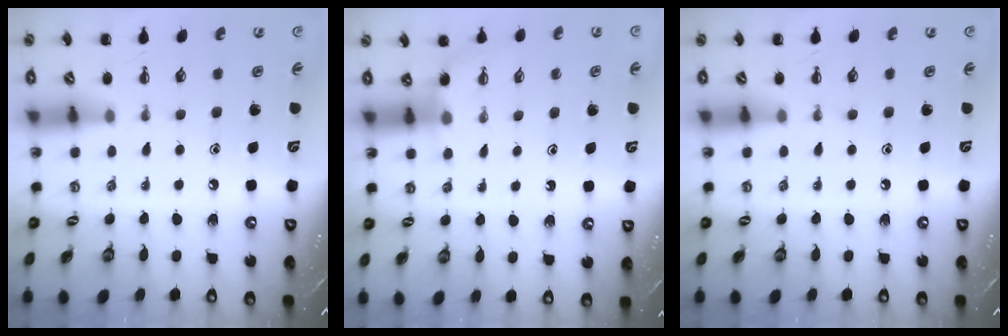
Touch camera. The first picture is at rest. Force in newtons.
{"total": 2.6, "press": 2.5, "slide": 0.9}
{"total": 0.0}